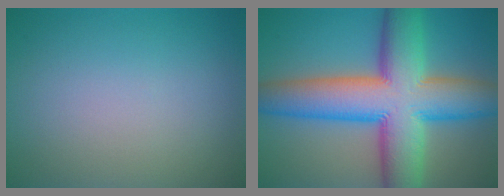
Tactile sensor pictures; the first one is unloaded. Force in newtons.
{"total": 14.2, "press": 14.2, "slide": 0.4}